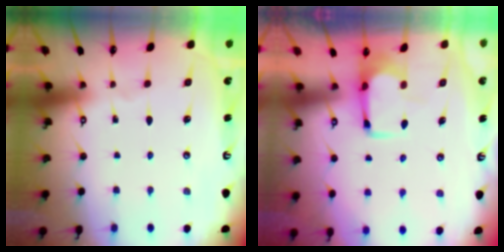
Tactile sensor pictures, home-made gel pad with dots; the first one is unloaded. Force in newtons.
{"total": 1.7, "press": 1.6, "slide": 0.6}